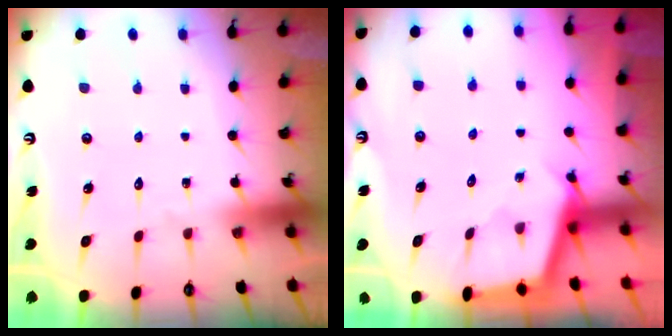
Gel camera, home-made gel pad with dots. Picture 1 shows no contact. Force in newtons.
{"total": 2.3, "press": 2.3, "slide": 0.2}